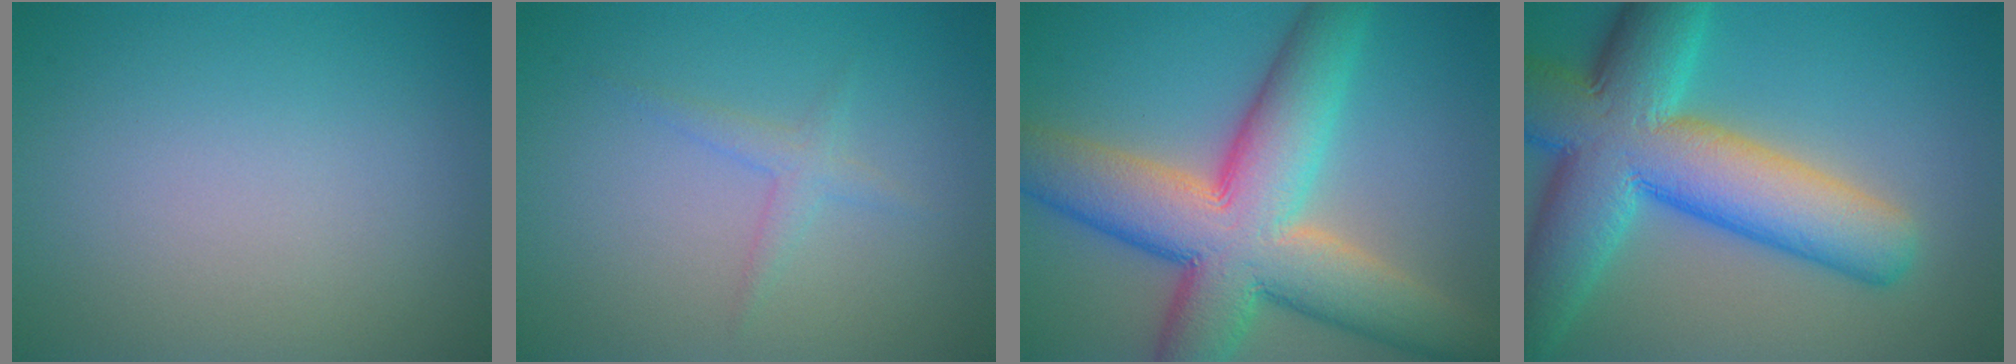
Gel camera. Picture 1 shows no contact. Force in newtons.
{"total": 1.4, "press": 1.4, "slide": 0.0}
{"total": 12.9, "press": 12.9, "slide": 0.7}
{"total": 13.1, "press": 13.1, "slide": 0.2}